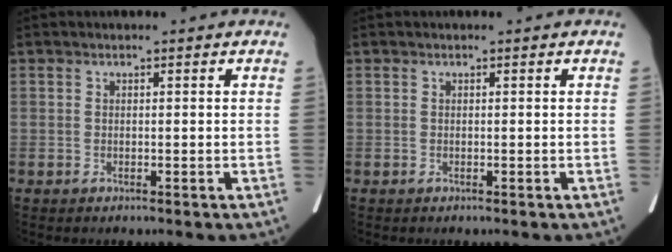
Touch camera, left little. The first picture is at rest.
{"total": 0.0}